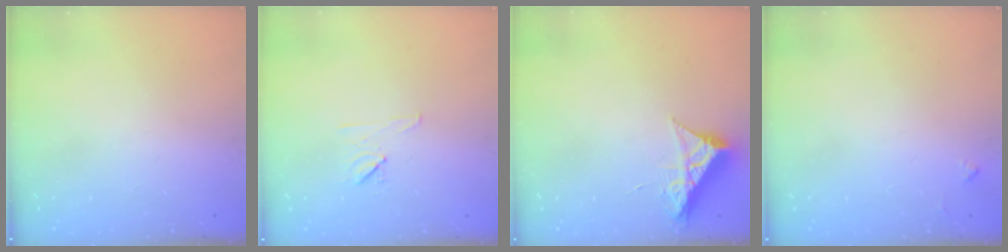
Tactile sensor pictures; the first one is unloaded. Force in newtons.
{"total": 6.7, "press": 6.6, "slide": 1.1}
{"total": 8.6, "press": 8.6, "slide": 0.4}
{"total": 3.5, "press": 3.5, "slide": 0.5}